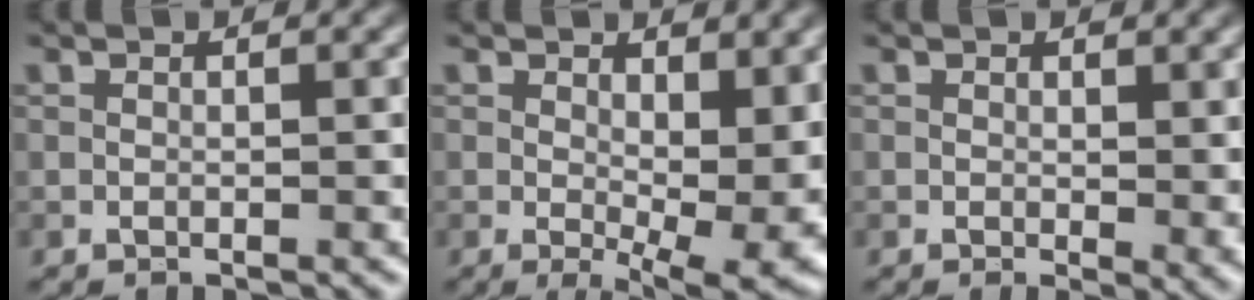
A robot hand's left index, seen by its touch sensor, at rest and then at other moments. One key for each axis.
{"total": 8.3, "fx": 0.5, "fy": 3.9, "fz": 7.2, "tx": -0.106, "ty": -0.024, "tz": 0.018}
{"total": 2.3, "fx": 0.4, "fy": 0.8, "fz": 2.1, "tx": -0.021, "ty": -0.010, "tz": 0.007}